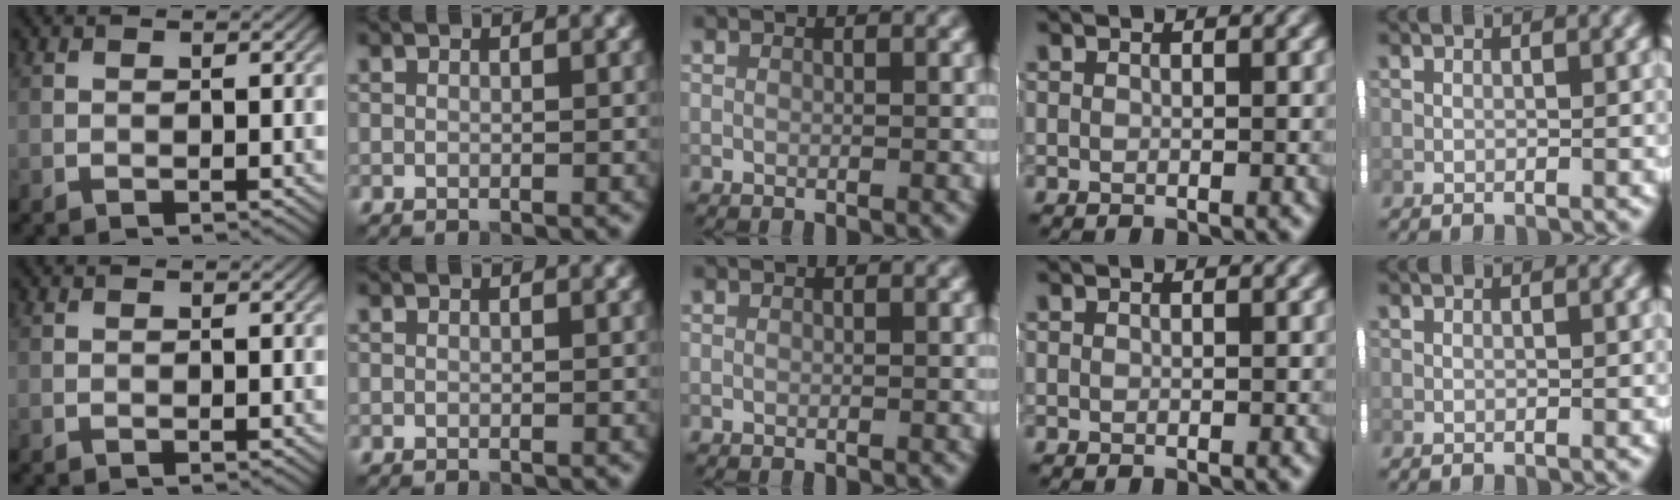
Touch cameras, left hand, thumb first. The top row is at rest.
{}